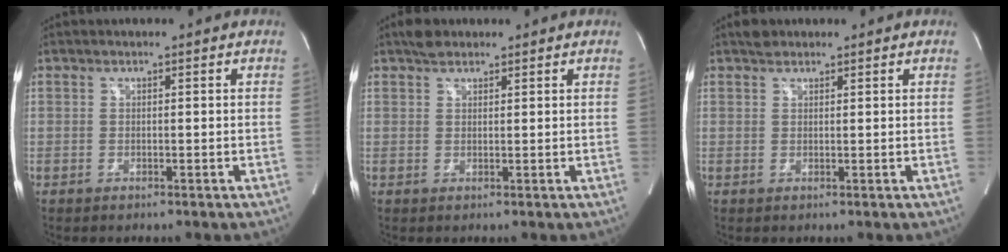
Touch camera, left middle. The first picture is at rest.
{"total": 2.4, "force": [1.9, 1.2, 0.8], "torque": [-0.018, 0.013, 0.030]}
{"total": 1.6, "force": [1.3, 0.9, 0.4], "torque": [-0.010, 0.011, 0.022]}